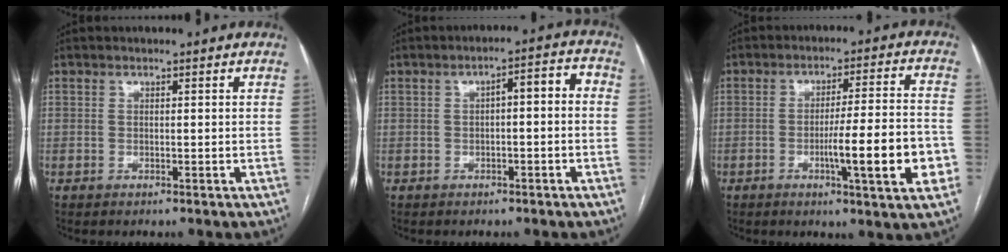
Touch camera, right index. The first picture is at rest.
{"total": 4.7, "force": [-0.3, 1.4, 4.4], "torque": [-0.062, 0.033, -0.006]}
{"total": 12.6, "force": [-3.9, 0.3, 12.0], "torque": [-0.177, -0.003, -0.057]}